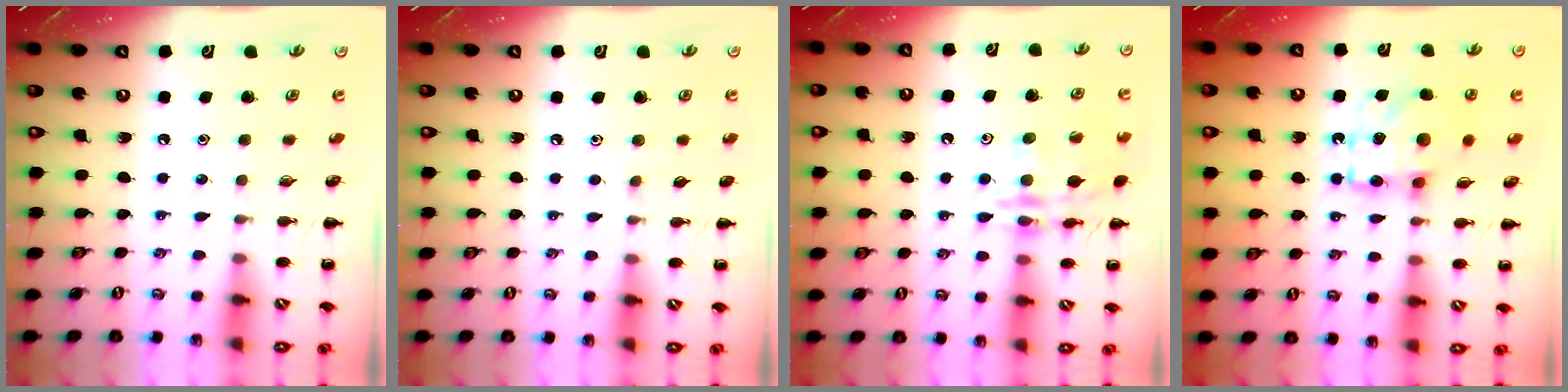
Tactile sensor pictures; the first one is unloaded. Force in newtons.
{"total": 2.9, "press": 2.7, "slide": 1.1}
{"total": 14.0, "press": 13.9, "slide": 1.3}
{"total": 11.9, "press": 11.9, "slide": 1.4}